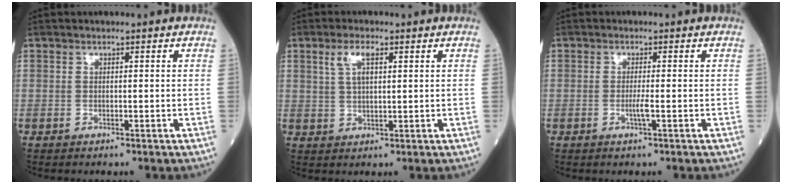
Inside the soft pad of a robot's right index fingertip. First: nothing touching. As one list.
[{"total": 4.2, "force": [1.9, 1.3, 3.5], "torque": [-0.076, 0.010, 0.039]}, {"total": 1.7, "force": [-0.5, -0.2, 1.6], "torque": [-0.035, -0.004, -0.011]}]